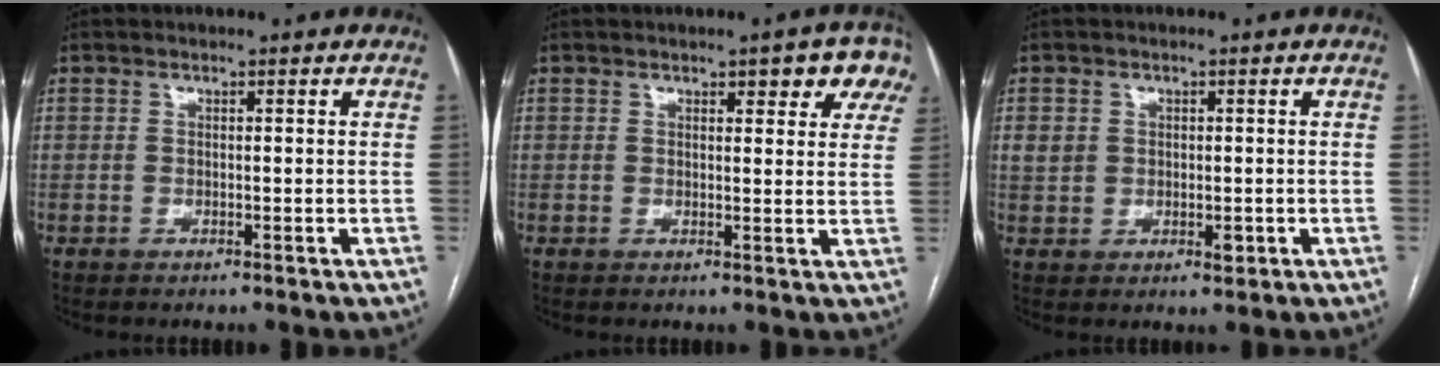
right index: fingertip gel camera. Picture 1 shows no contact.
{"total": 6.7, "force": [4.3, 2.3, 4.6], "torque": [-0.044, 0.006, 0.036]}
{"total": 3.8, "force": [0.1, 3.1, 2.1], "torque": [-0.037, 0.008, 0.012]}